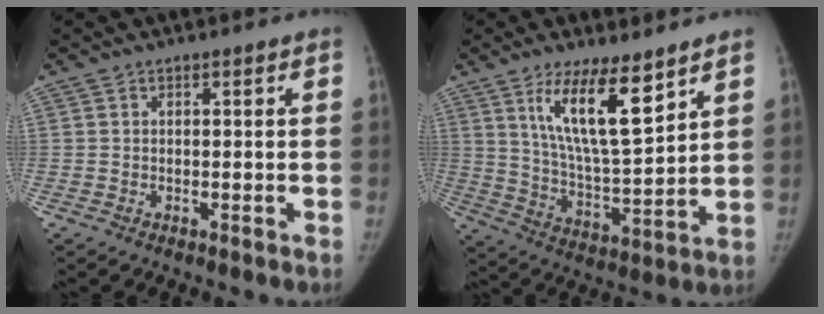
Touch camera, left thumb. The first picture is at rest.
{"total": 13.9, "force": [8.1, 3.6, 10.7], "torque": [-0.171, -0.057, 0.156]}